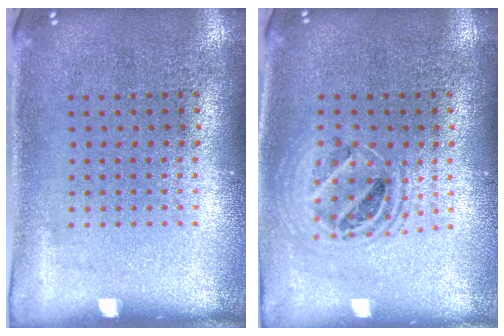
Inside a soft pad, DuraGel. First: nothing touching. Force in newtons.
{"total": 1.4, "press": 1.2, "slide": 0.7}